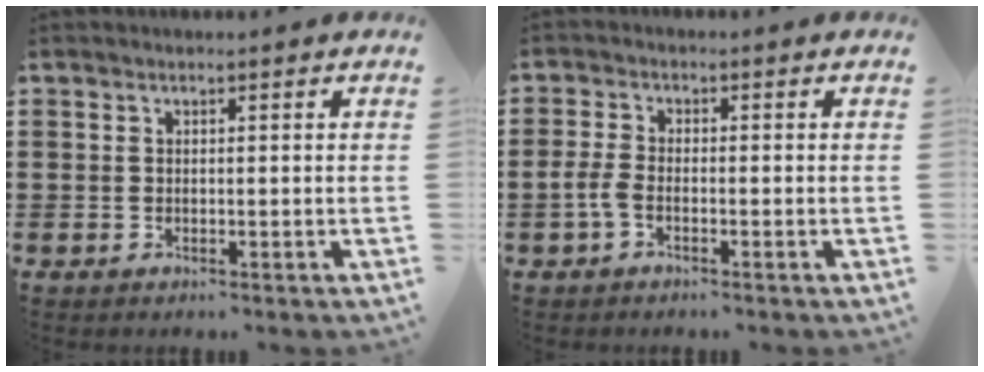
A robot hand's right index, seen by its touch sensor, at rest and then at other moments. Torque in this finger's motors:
{"motor_torque": [0.00, 2.14, 0.19, 0.04]}